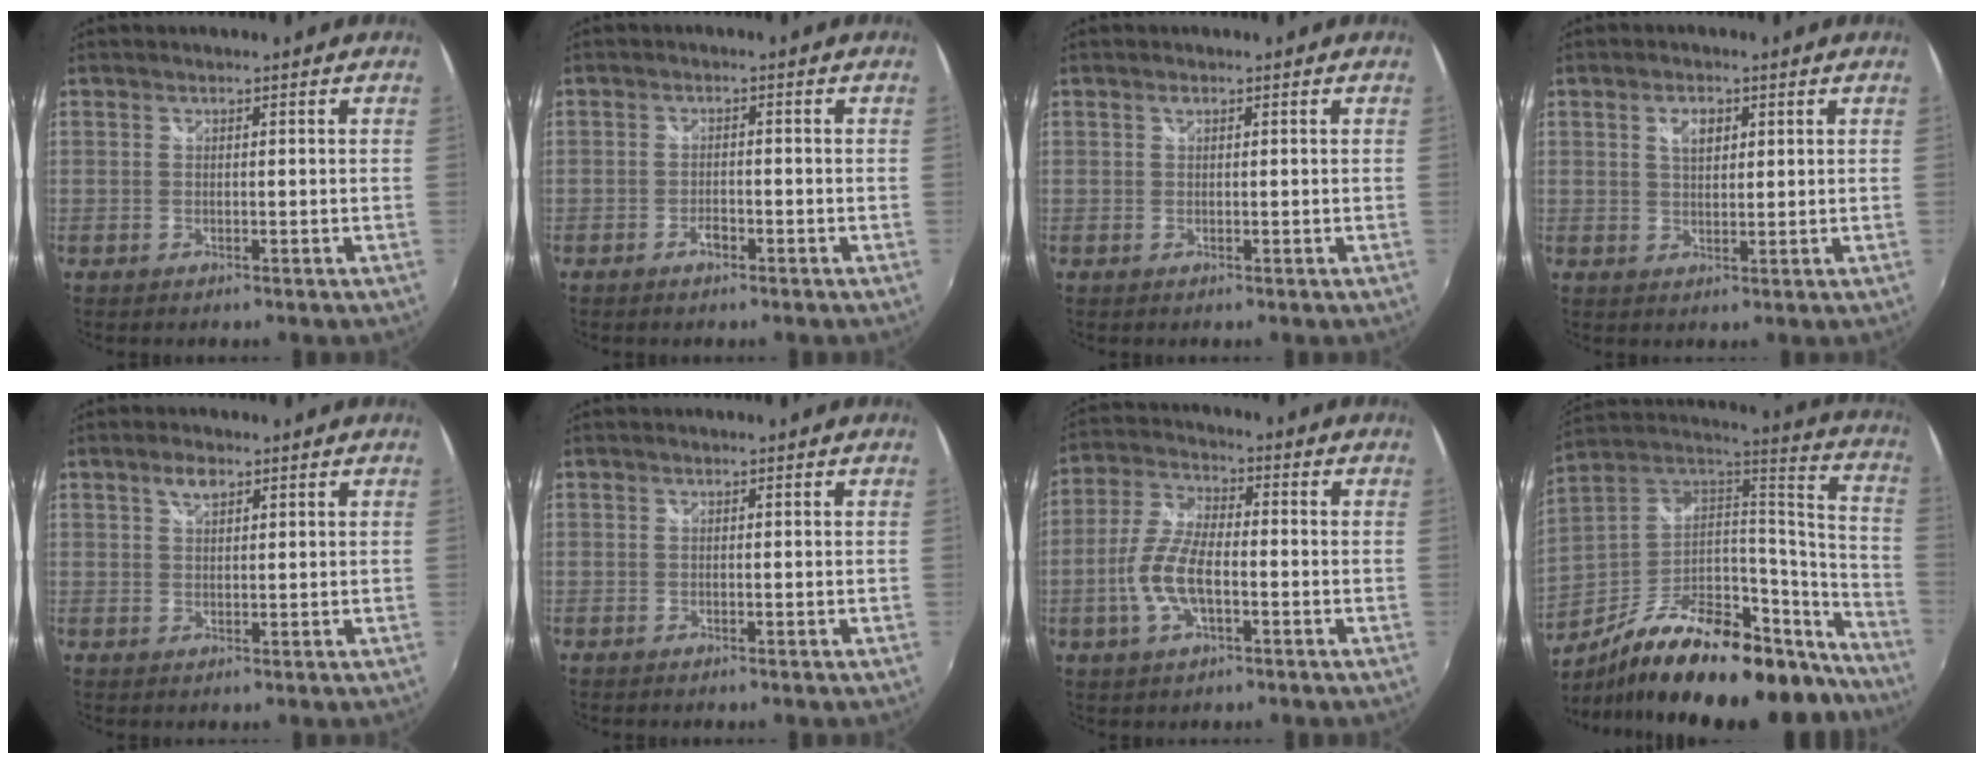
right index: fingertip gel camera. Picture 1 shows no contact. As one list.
[{"total": 2.0, "force": [-1.4, 0.9, 1.1], "torque": [-0.024, 0.003, -0.023]}, {"total": 0.6, "force": [0.3, 0.4, 0.4], "torque": [-0.006, 0.002, 0.004]}, {"total": 3.5, "force": [1.4, 2.0, 2.5], "torque": [-0.042, 0.008, 0.026]}, {"total": 2.7, "force": [1.6, 1.3, 1.8], "torque": [-0.030, 0.005, 0.028]}, {"total": 0.0}, {"total": 9.6, "force": [-2.6, 4.0, 8.3], "torque": [-0.180, 0.007, -0.051]}, {"total": 33.0, "force": [-24.0, 13.0, 18.4], "torque": [-0.260, 0.029, -0.355]}]